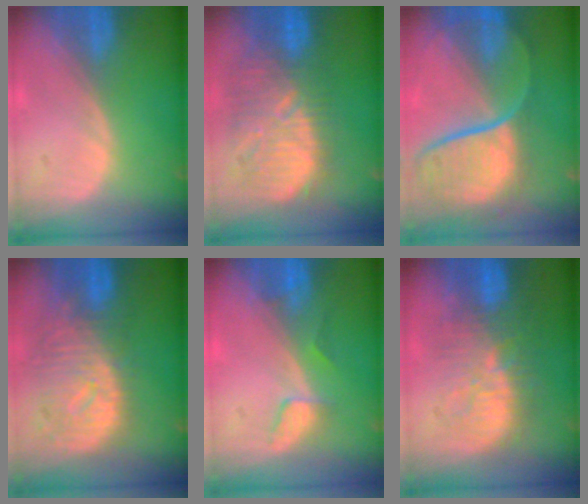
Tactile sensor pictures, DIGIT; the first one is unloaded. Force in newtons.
{"total": 11.7, "press": 11.1, "slide": 3.8}
{"total": 12.1, "press": 9.9, "slide": 7.0}
{"total": 10.9, "press": 9.7, "slide": 4.9}
{"total": 2.8, "press": 2.7, "slide": 0.4}
{"total": 10.0, "press": 9.5, "slide": 3.0}